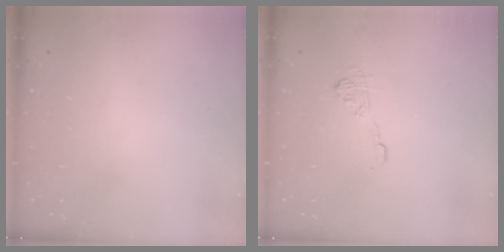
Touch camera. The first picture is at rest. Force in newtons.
{"total": 7.8, "press": 7.8, "slide": 0.6}